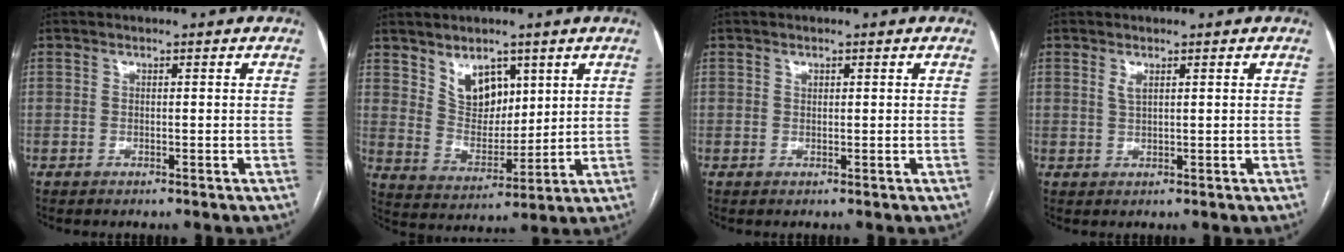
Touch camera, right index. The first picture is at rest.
{"total": 7.9, "force": [4.5, 4.8, 4.3], "torque": [-0.078, 0.002, 0.095]}
{"total": 0.6, "force": [0.3, 0.4, 0.3], "torque": [-0.005, -0.001, 0.004]}
{"total": 1.5, "force": [0.8, 0.4, 1.2], "torque": [-0.028, -0.002, 0.018]}